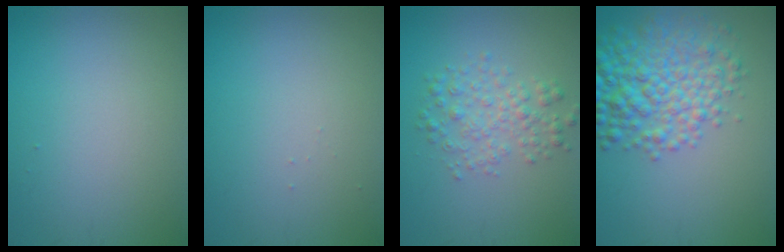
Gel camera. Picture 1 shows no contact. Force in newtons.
{"total": 0.0}
{"total": 2.8, "press": 2.8, "slide": 0.0}
{"total": 6.5, "press": 6.5, "slide": 0.1}